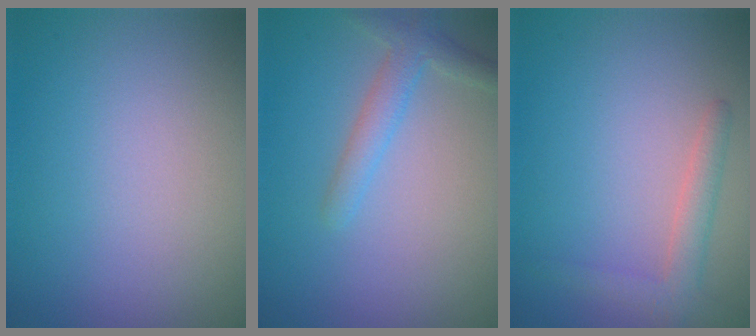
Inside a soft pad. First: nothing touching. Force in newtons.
{"total": 2.3, "press": 2.3, "slide": 0.1}
{"total": 2.2, "press": 2.1, "slide": 0.2}